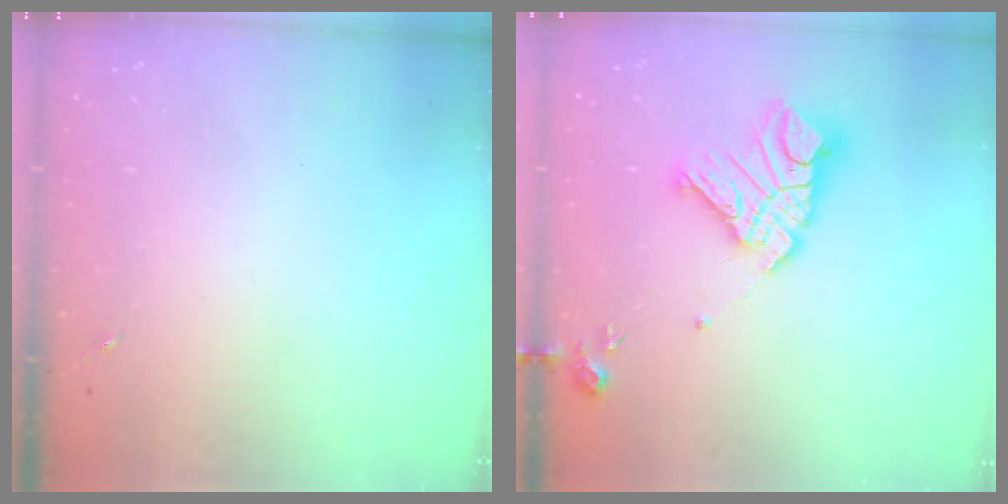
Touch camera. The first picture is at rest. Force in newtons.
{"total": 15.8, "press": 15.7, "slide": 1.9}